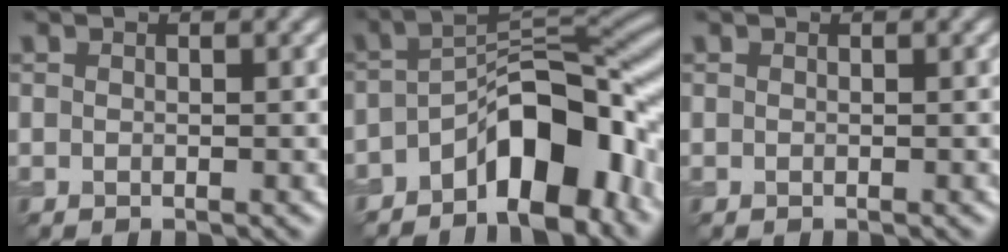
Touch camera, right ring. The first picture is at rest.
{"total": 9.9, "force": [-5.1, 3.9, 7.6], "torque": [-0.105, 0.020, -0.084]}
{"total": 0.0}